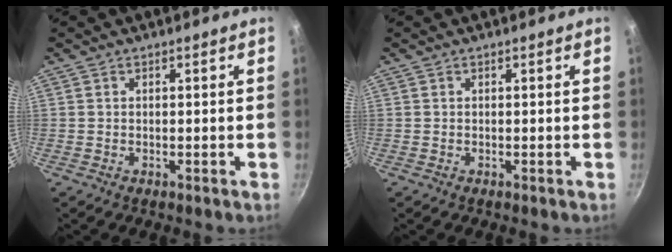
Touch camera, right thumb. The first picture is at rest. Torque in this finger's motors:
{"motor_torque": [-0.05, -0.06, 0.14, 0.07, 0.00]}